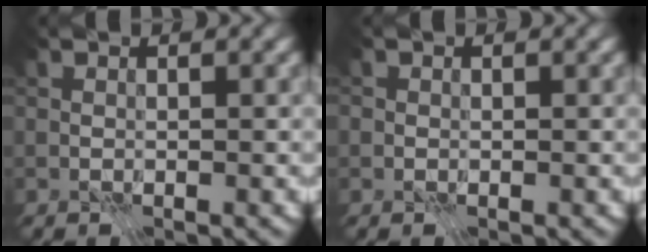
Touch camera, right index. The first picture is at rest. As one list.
[{"total": 0.7, "force": [-0.1, 0.7, 0.0], "torque": [0.002, -0.002, -0.005]}]